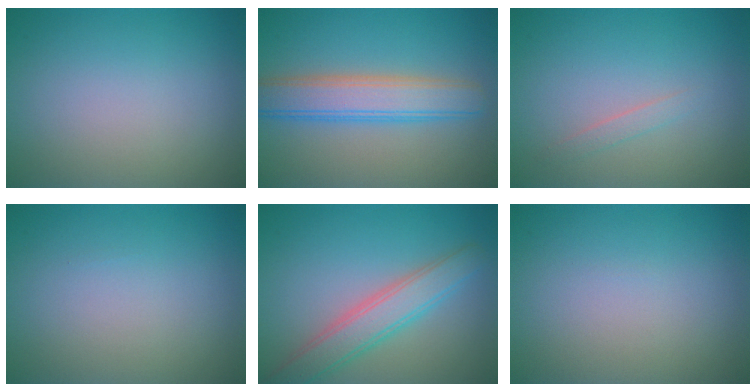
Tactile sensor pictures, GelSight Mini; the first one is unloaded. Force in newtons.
{"total": 5.5, "press": 5.5, "slide": 0.3}
{"total": 0.9, "press": 0.9, "slide": 0.0}
{"total": 0.0}
{"total": 4.3, "press": 4.2, "slide": 0.4}
{"total": 0.0}